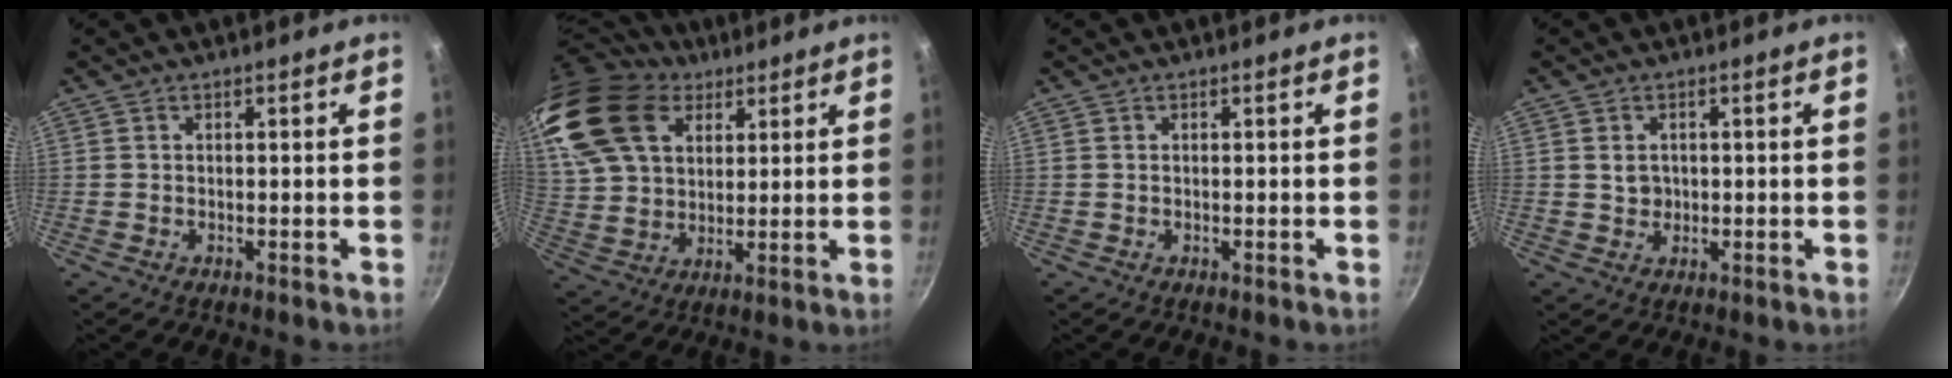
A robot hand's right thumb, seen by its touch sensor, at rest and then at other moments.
{"total": 20.9, "force": [11.6, 13.3, 11.3], "torque": [-0.214, -0.015, 0.221]}
{"total": 0.0}
{"total": 2.6, "force": [0.3, 2.2, 1.3], "torque": [-0.013, 0.000, 0.006]}